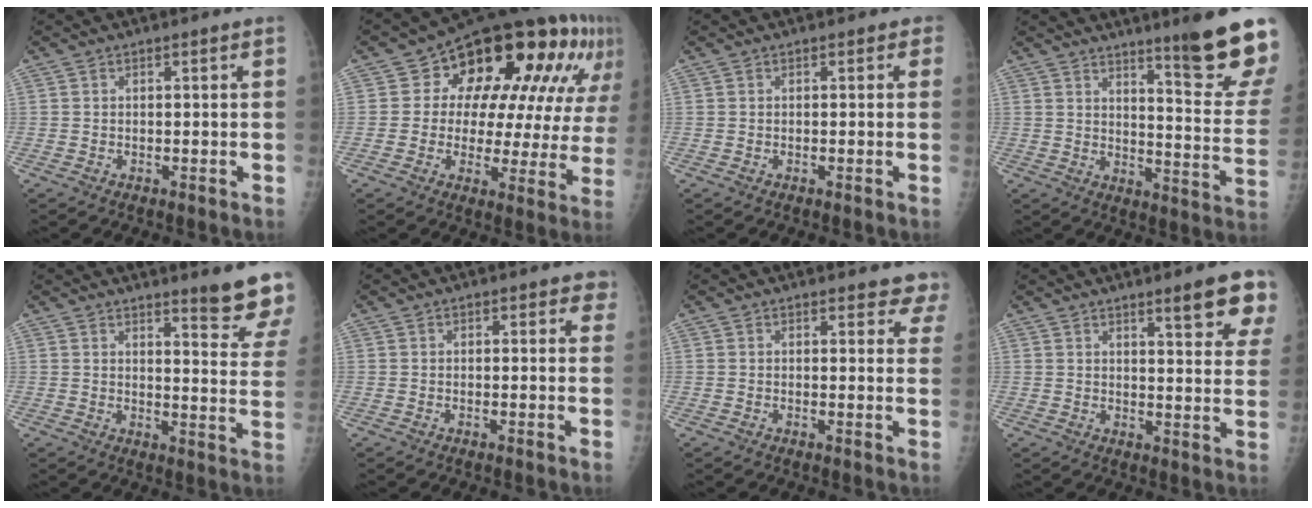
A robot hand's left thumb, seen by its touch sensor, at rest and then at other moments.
{"total": 24.1, "force": [9.6, 12.9, 17.9], "torque": [-0.187, 0.019, 0.130]}
{"total": 0.8, "force": [0.1, 0.6, 0.5], "torque": [0.012, 0.004, -0.010]}
{"total": 16.4, "force": [11.9, 0.7, 11.2], "torque": [-0.119, -0.101, 0.162]}
{"total": 9.9, "force": [8.6, 0.6, 4.8], "torque": [-0.037, -0.074, 0.097]}
{"total": 2.3, "force": [1.1, 1.5, 1.4], "torque": [0.010, 0.000, 0.006]}
{"total": 4.8, "force": [4.3, 1.9, 0.6], "torque": [0.033, -0.020, 0.023]}
{"total": 10.3, "force": [6.8, 1.8, 7.6], "torque": [-0.072, -0.034, 0.080]}